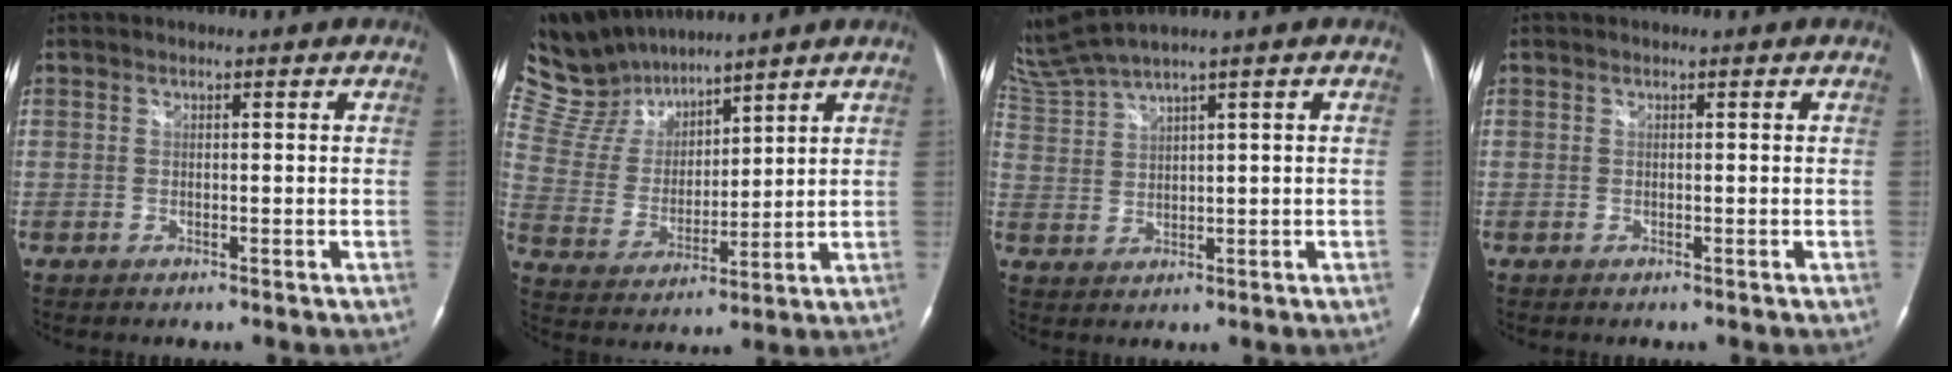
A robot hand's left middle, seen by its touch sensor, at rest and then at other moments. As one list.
[{"total": 11.1, "force": [10.4, 3.0, 2.3], "torque": [-0.070, 0.017, 0.217]}, {"total": 6.5, "force": [5.7, -1.4, 2.7], "torque": [-0.076, 0.012, 0.127]}, {"total": 0.0}]